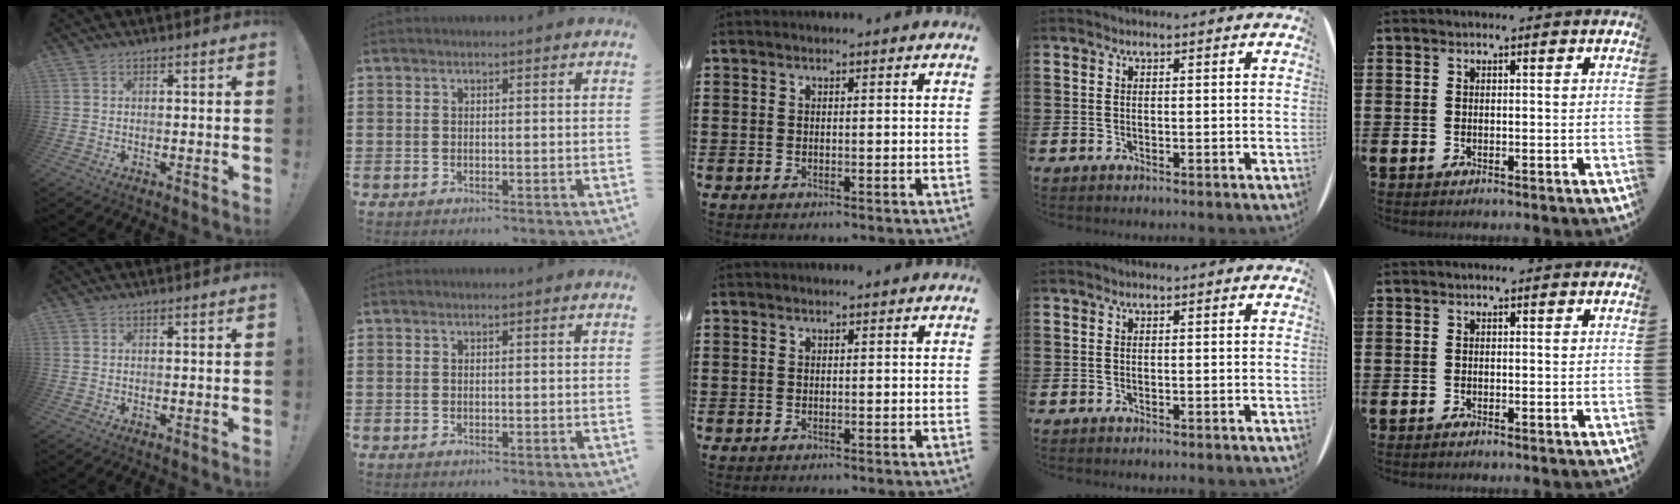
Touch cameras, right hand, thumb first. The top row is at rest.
{}